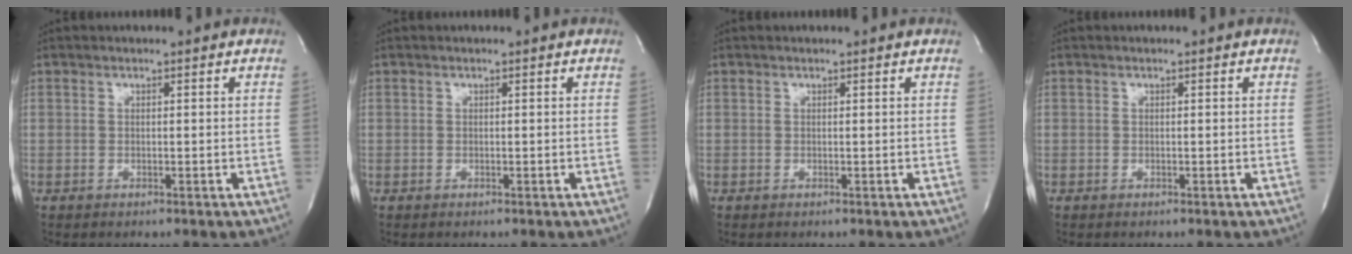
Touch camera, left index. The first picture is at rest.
{"total": 0.0}
{"total": 0.6, "force": [0.6, 0.0, 0.1], "torque": [-0.005, -0.001, 0.005]}
{"total": 0.0}